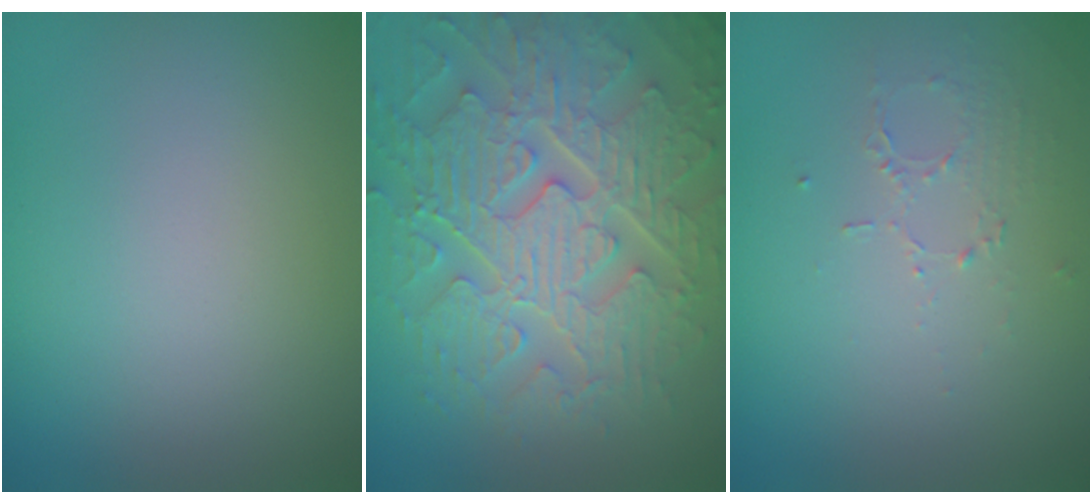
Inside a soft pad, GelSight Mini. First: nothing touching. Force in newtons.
{"total": 9.4, "press": 6.8, "slide": 6.5}
{"total": 1.3, "press": 0.6, "slide": 1.1}